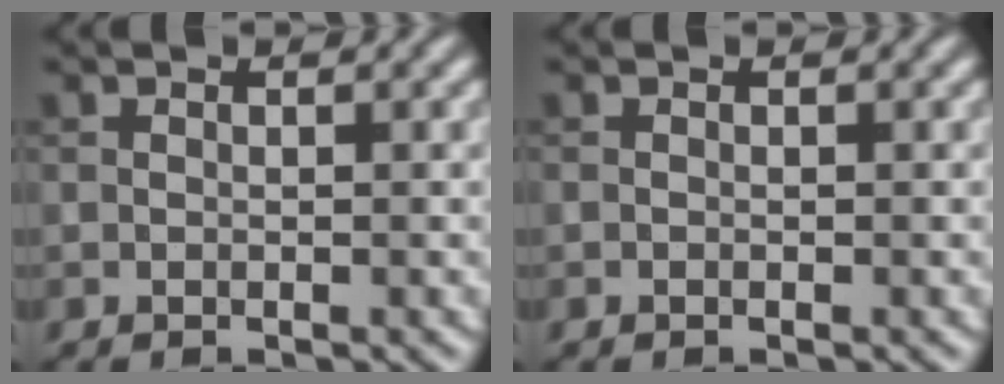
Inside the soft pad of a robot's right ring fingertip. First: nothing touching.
{"total": 0.0}